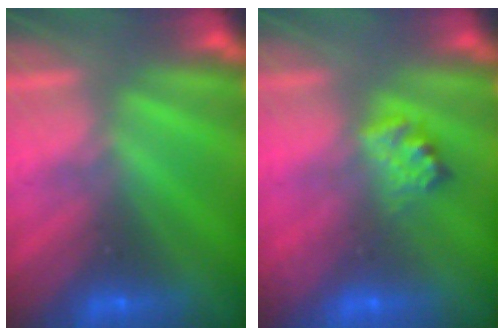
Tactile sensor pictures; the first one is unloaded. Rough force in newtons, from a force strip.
{"total": 2.3}